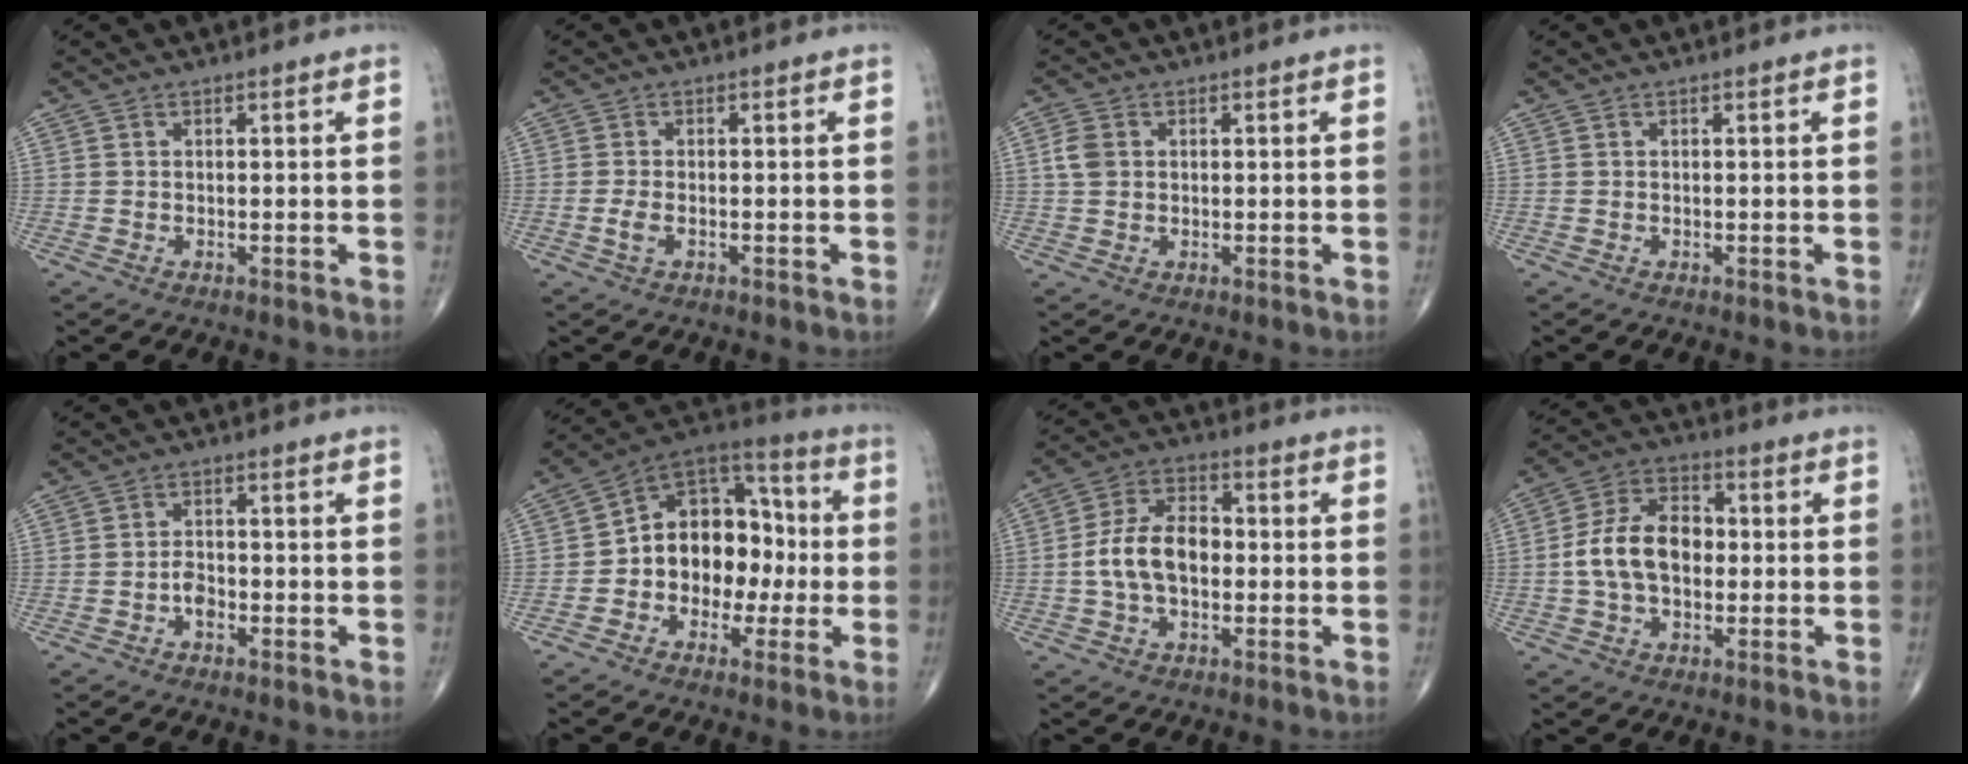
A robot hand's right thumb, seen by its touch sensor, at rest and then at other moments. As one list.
[{"total": 1.9, "force": [-0.6, 1.0, 1.5], "torque": [-0.035, 0.002, -0.013]}, {"total": 3.3, "force": [0.6, 2.5, 2.0], "torque": [-0.043, 0.006, 0.009]}, {"total": 0.0}, {"total": 2.6, "force": [-1.2, 1.6, 1.6], "torque": [-0.020, 0.008, -0.025]}, {"total": 16.1, "force": [-1.8, 11.7, 10.9], "torque": [-0.118, 0.051, -0.039]}, {"total": 10.8, "force": [-0.9, 6.7, 8.4], "torque": [-0.150, 0.029, -0.026]}, {"total": 12.1, "force": [-0.5, 8.0, 9.1], "torque": [-0.157, 0.031, -0.019]}]